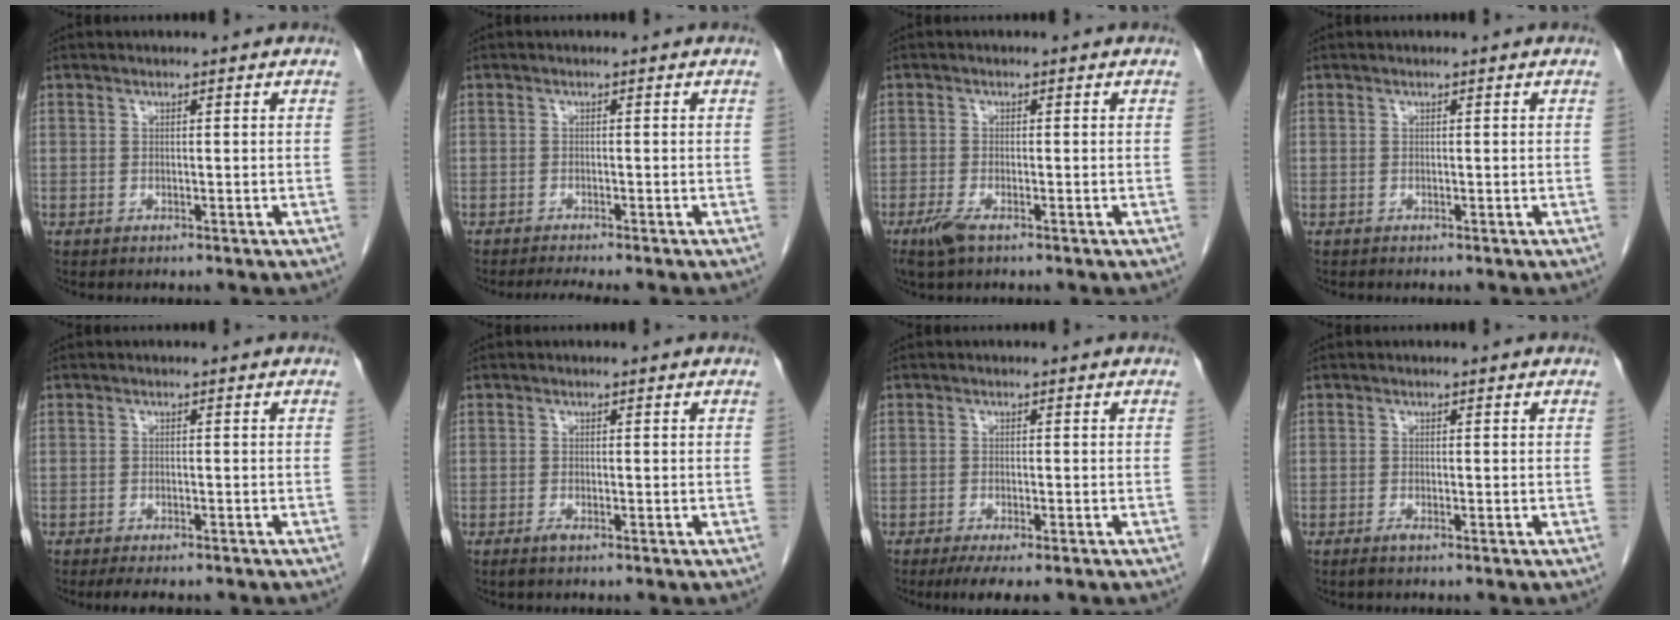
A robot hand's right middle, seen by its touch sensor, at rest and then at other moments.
{"total": 3.1, "force": [-2.7, -0.3, 1.5], "torque": [-0.019, -0.006, -0.041]}
{"total": 2.8, "force": [-1.7, 0.6, 2.1], "torque": [-0.049, -0.006, -0.035]}
{"total": 0.0}
{"total": 5.2, "force": [-4.4, 1.5, 2.4], "torque": [-0.025, -0.006, -0.061]}
{"total": 0.8, "force": [-0.6, 0.0, 0.6], "torque": [-0.013, -0.002, -0.010]}
{"total": 5.2, "force": [-3.8, 0.9, 3.4], "torque": [-0.043, -0.012, -0.055]}
{"total": 0.7, "force": [-0.5, -0.1, 0.5], "torque": [-0.010, -0.001, -0.010]}